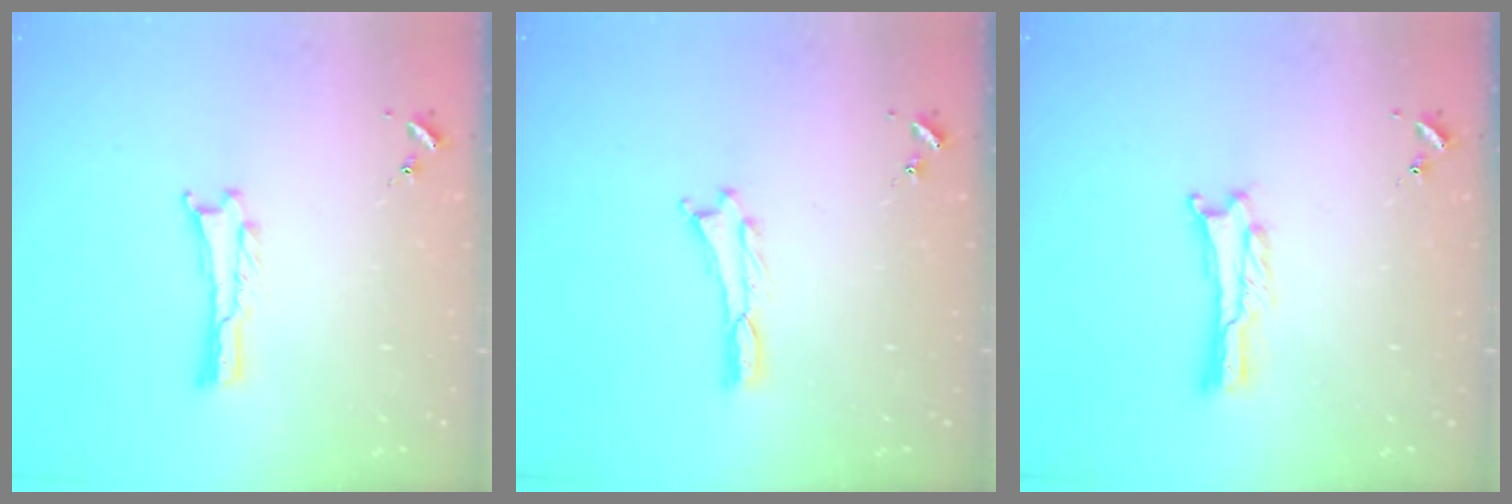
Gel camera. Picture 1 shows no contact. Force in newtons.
{"total": 0.0}
{"total": 0.6, "press": 0.6, "slide": 0.1}